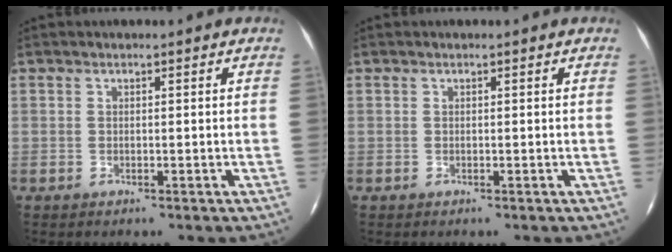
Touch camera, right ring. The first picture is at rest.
{"total": 0.0}